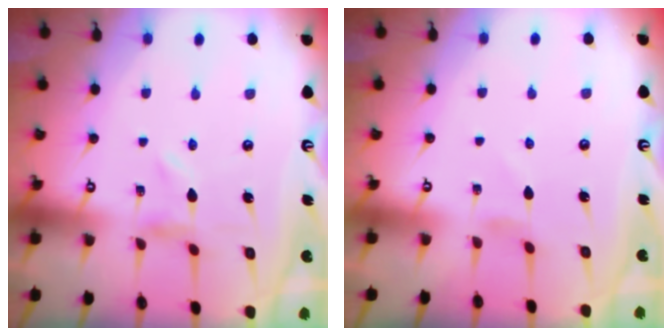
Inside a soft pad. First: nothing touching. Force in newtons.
{"total": 1.0, "press": 1.0, "slide": 0.3}